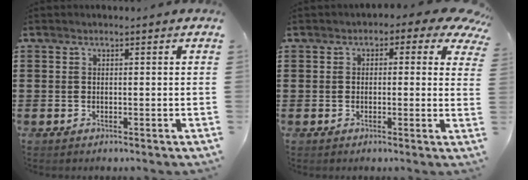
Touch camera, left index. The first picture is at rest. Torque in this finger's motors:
{"motor_torque": [2.14, 0.00, 1.05, 0.11]}